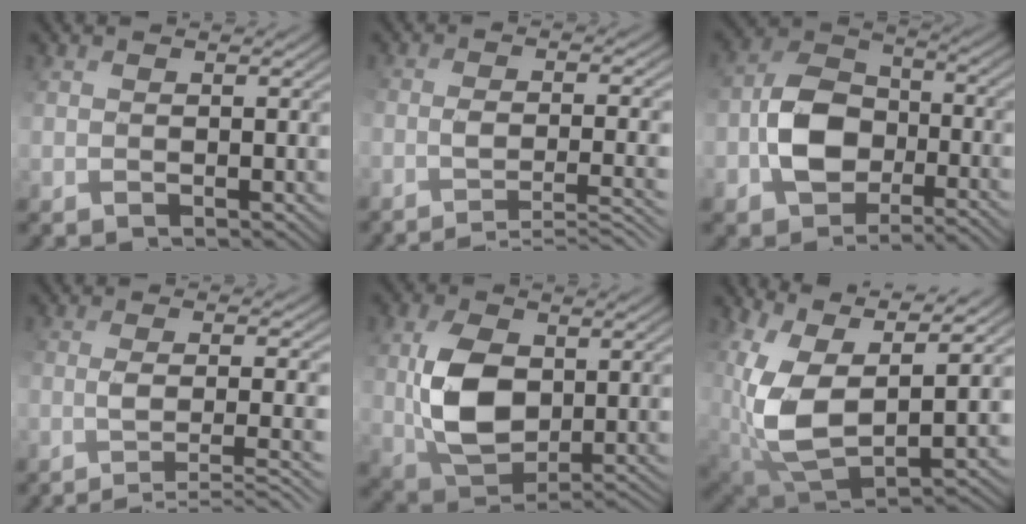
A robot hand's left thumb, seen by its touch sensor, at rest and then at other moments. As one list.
[{"total": 7.3, "force": [-4.8, 1.6, 5.2], "torque": [-0.074, 0.007, -0.069]}, {"total": 8.5, "force": [-3.7, 5.4, 5.4], "torque": [-0.108, 0.003, -0.086]}, {"total": 7.8, "force": [-4.3, 1.9, 6.3], "torque": [-0.094, -0.005, -0.062]}, {"total": 8.3, "force": [0.1, 5.2, 6.5], "torque": [-0.140, -0.002, 0.005]}, {"total": 13.2, "force": [2.8, 7.1, 10.8], "torque": [-0.267, -0.013, 0.061]}]